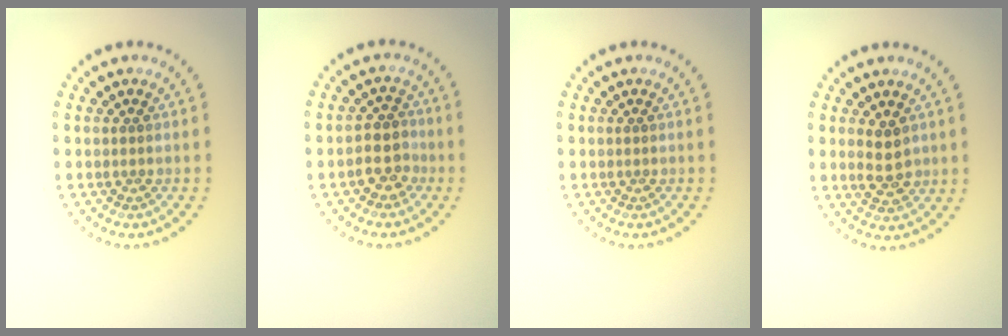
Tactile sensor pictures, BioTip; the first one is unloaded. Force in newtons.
{"total": 2.7, "press": 2.4, "slide": 1.1}
{"total": 0.0}
{"total": 2.6, "press": 2.6, "slide": 0.3}